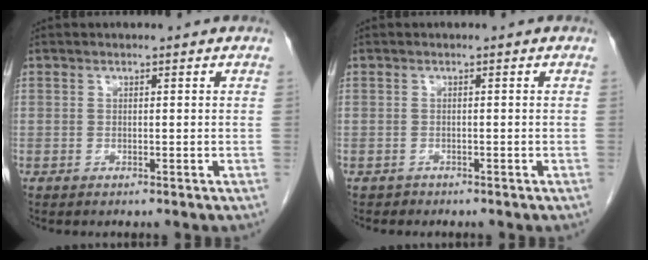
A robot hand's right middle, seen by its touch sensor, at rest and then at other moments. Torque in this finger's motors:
{"motor_torque": [-0.55, -0.12, -0.12, -0.02]}